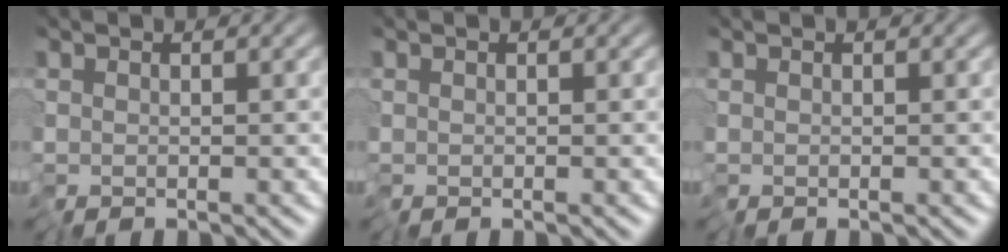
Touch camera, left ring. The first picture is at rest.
{"total": 0.0}
{"total": 0.0}